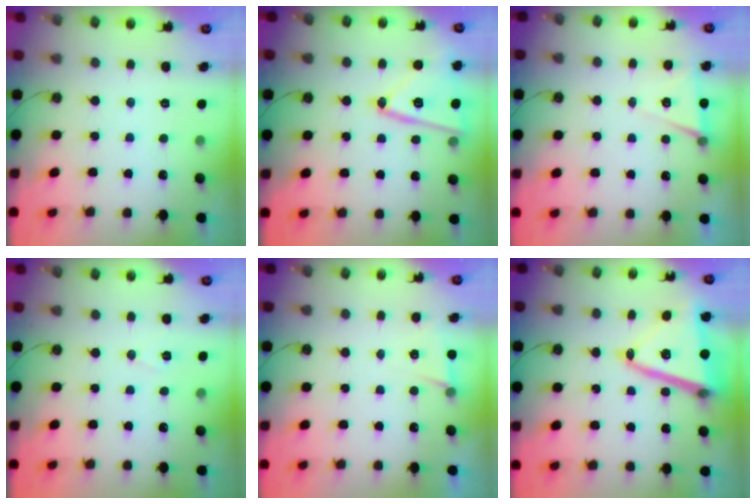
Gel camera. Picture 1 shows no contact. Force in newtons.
{"total": 16.5, "press": 16.2, "slide": 3.4}
{"total": 6.2, "press": 4.4, "slide": 4.4}
{"total": 5.9, "press": 3.8, "slide": 4.5}
{"total": 3.6, "press": 1.9, "slide": 3.1}
{"total": 18.0, "press": 17.8, "slide": 2.5}